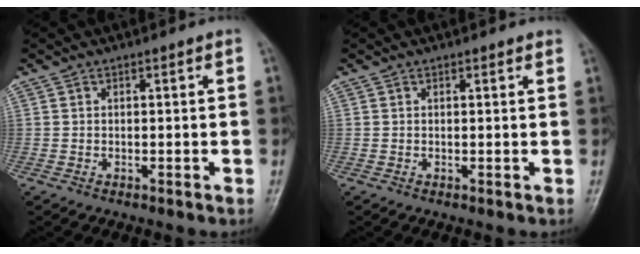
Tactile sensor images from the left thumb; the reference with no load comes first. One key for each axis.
{"total": 0.9, "fx": 0.8, "fy": 0.3, "fz": 0.4, "tx": -0.001, "ty": 0.001, "tz": 0.009}